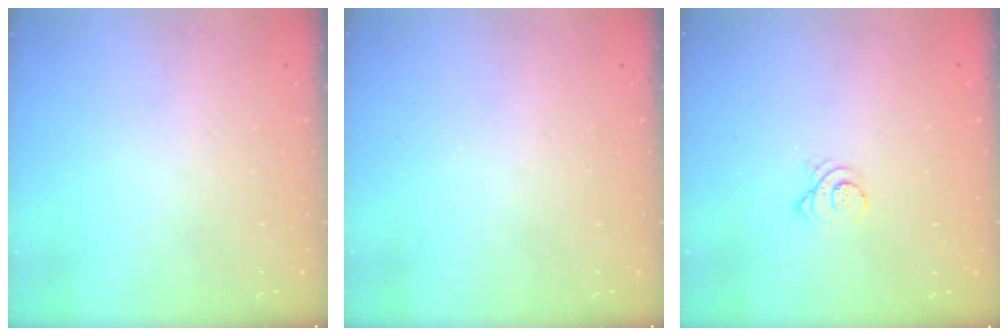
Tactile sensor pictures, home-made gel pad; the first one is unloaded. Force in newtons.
{"total": 0.0}
{"total": 3.3, "press": 3.3, "slide": 0.2}